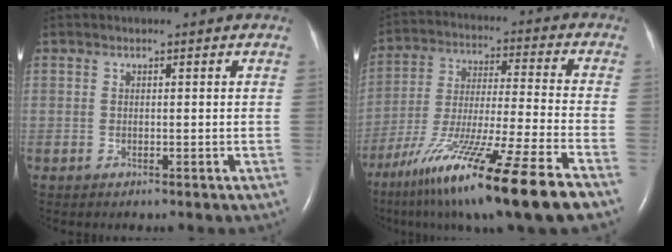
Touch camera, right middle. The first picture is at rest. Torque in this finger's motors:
{"motor_torque": [1.14, -1.00, 0.46, 0.21]}